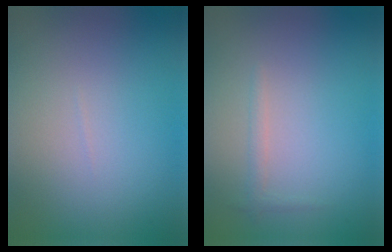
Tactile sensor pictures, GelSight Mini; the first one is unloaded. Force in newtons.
{"total": 0.9, "press": 0.9, "slide": 0.1}